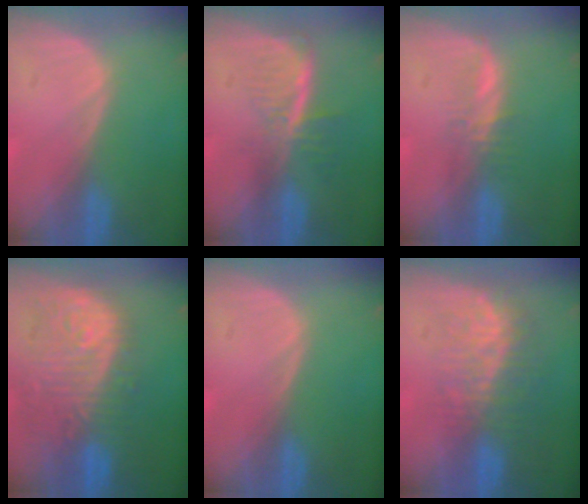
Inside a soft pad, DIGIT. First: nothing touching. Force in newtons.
{"total": 6.0, "press": 5.2, "slide": 3.0}
{"total": 2.3, "press": 2.2, "slide": 0.6}
{"total": 12.0, "press": 10.7, "slide": 5.5}
{"total": 0.0}
{"total": 8.2, "press": 7.4, "slide": 3.5}